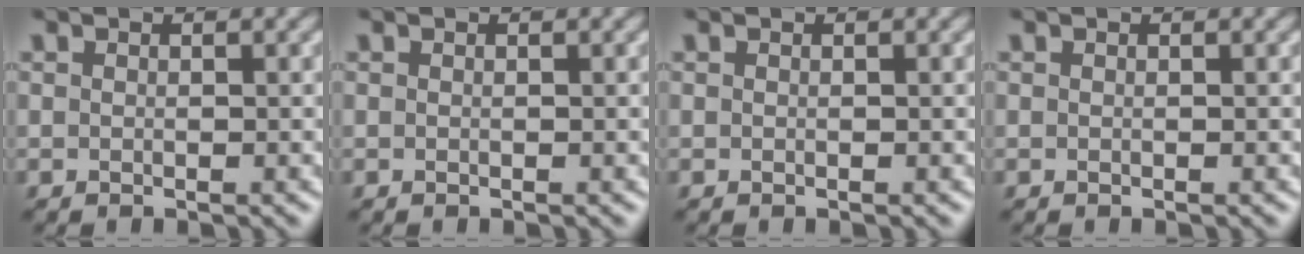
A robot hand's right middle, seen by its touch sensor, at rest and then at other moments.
{"total": 0.0}
{"total": 0.0}
{"total": 0.0}